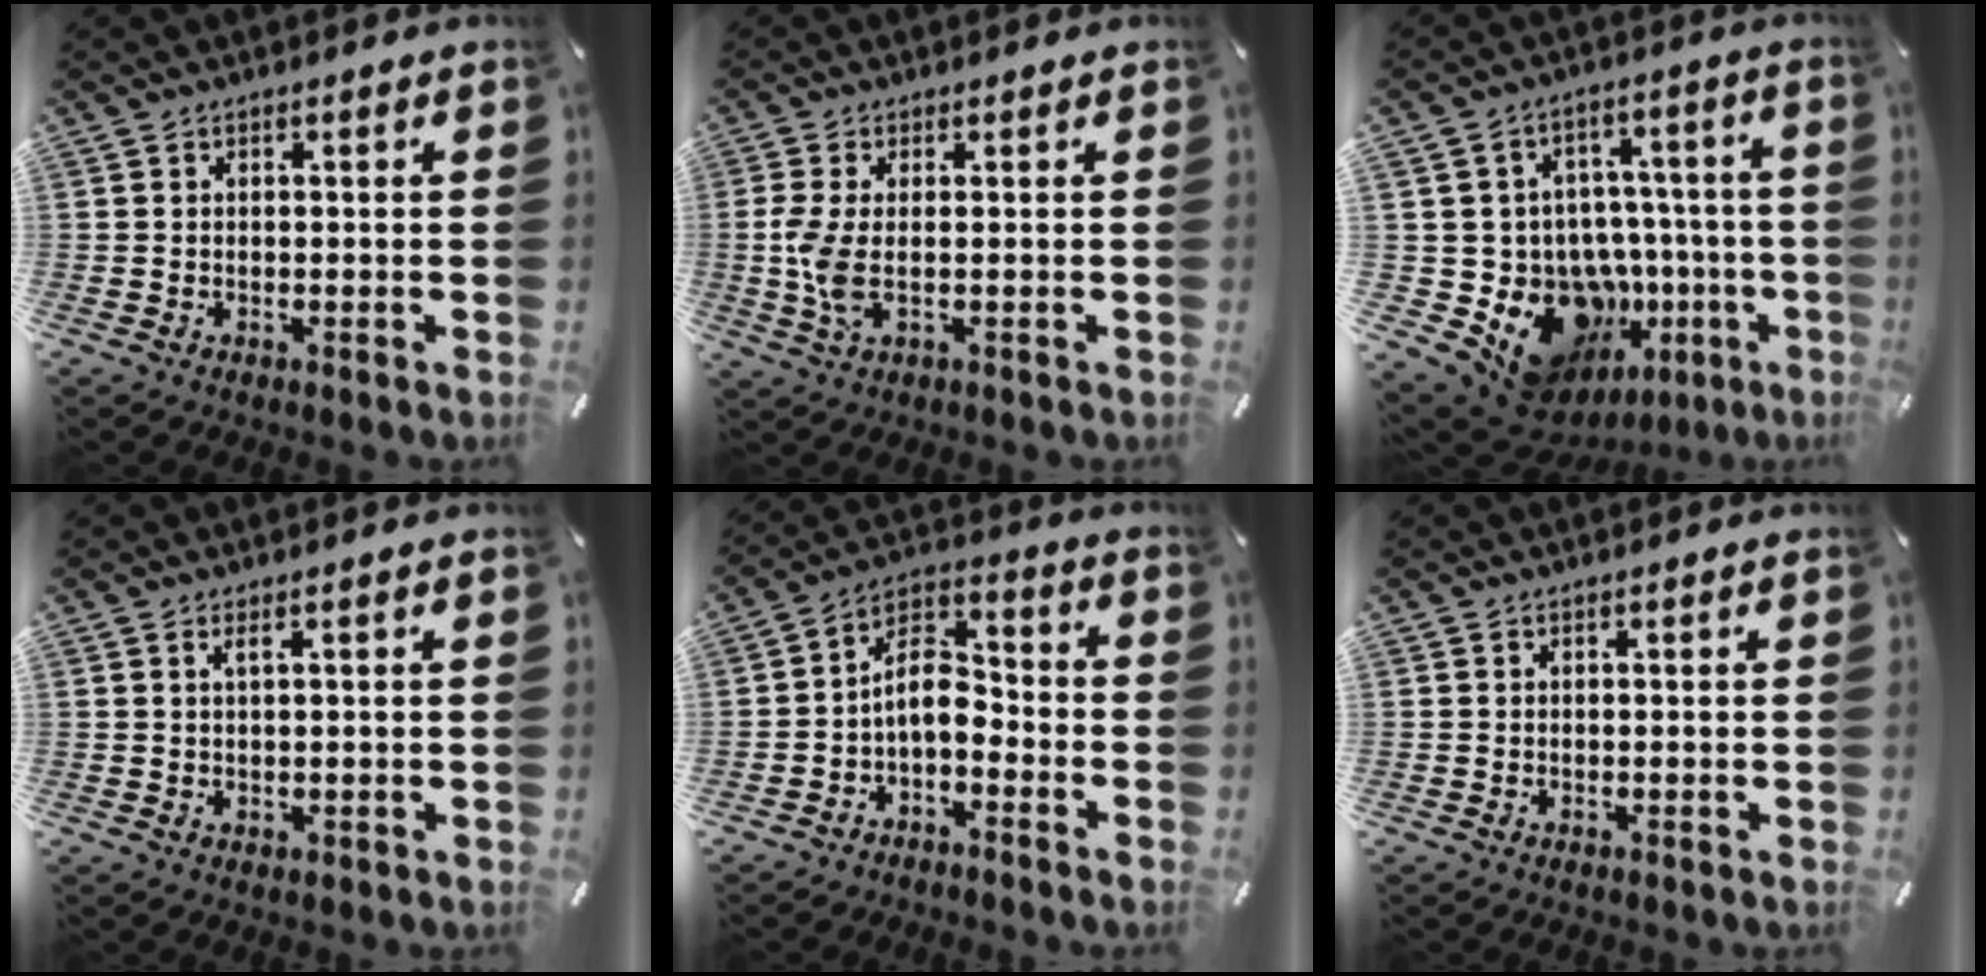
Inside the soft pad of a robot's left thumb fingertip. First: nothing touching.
{"total": 6.1, "force": [-0.1, 2.3, 5.7], "torque": [-0.135, -0.010, -0.006]}
{"total": 17.5, "force": [-7.7, 13.2, 8.6], "torque": [-0.142, 0.026, -0.095]}
{"total": 1.4, "force": [0.7, 0.4, 1.2], "torque": [-0.023, 0.000, 0.011]}
{"total": 9.0, "force": [-2.8, 5.4, 6.5], "torque": [-0.125, 0.012, -0.051]}
{"total": 0.0}